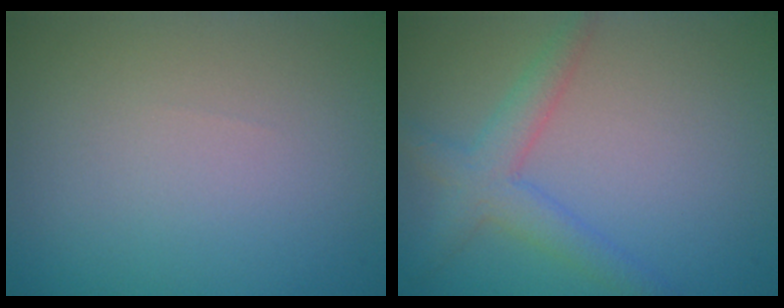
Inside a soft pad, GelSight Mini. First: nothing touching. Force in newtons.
{"total": 3.3, "press": 3.3, "slide": 0.1}